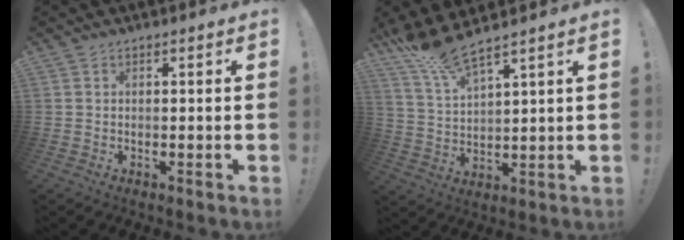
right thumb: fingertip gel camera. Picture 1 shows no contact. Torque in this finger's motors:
{"motor_torque": [-0.13, 1.81, 0.72, 0.84, 0.08]}